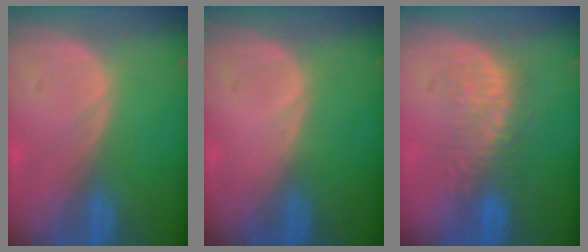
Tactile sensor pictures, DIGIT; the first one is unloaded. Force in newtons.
{"total": 0.0}
{"total": 6.0, "press": 5.8, "slide": 1.4}